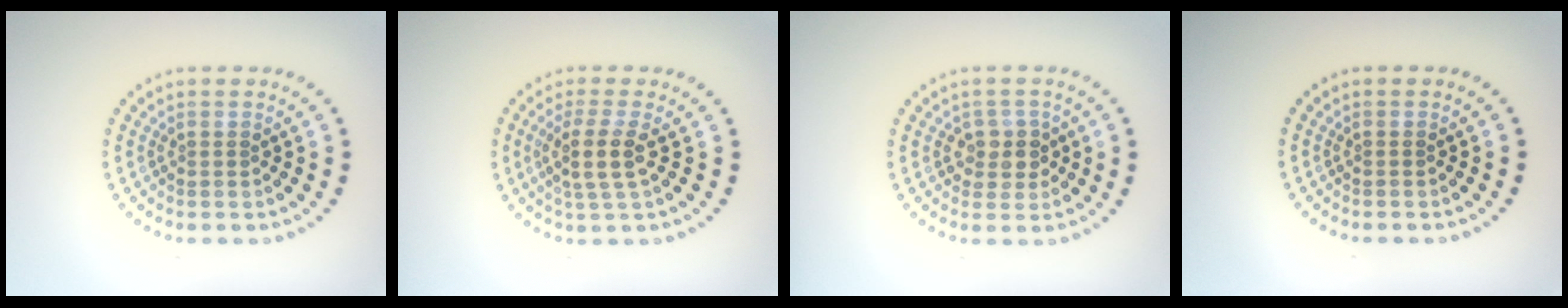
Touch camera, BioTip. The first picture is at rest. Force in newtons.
{"total": 3.0, "press": 2.5, "slide": 1.6}
{"total": 2.2, "press": 2.1, "slide": 0.6}
{"total": 0.0}